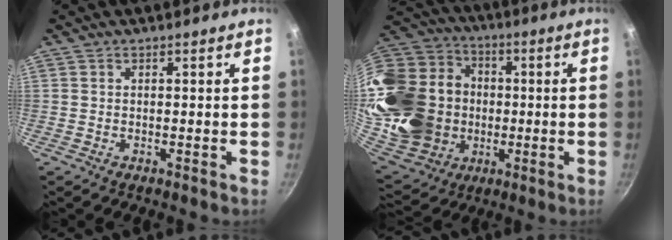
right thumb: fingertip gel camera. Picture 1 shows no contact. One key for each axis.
{"total": 27.7, "fx": -0.5, "fy": 23.2, "fz": 15.3, "tx": -0.291, "ty": 0.035, "tz": 0.018}